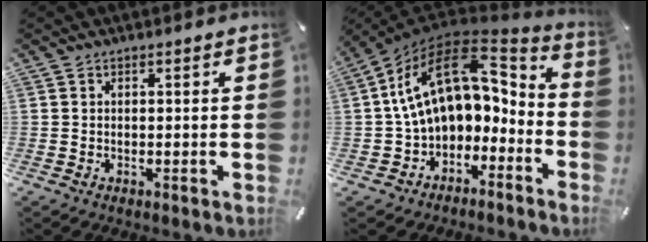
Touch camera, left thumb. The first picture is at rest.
{"total": 17.1, "force": [4.0, 11.4, 12.1], "torque": [-0.215, -0.023, 0.076]}